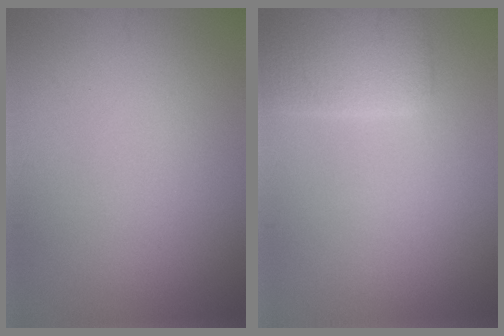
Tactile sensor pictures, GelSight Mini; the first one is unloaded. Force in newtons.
{"total": 3.7, "press": 3.7, "slide": 0.3}